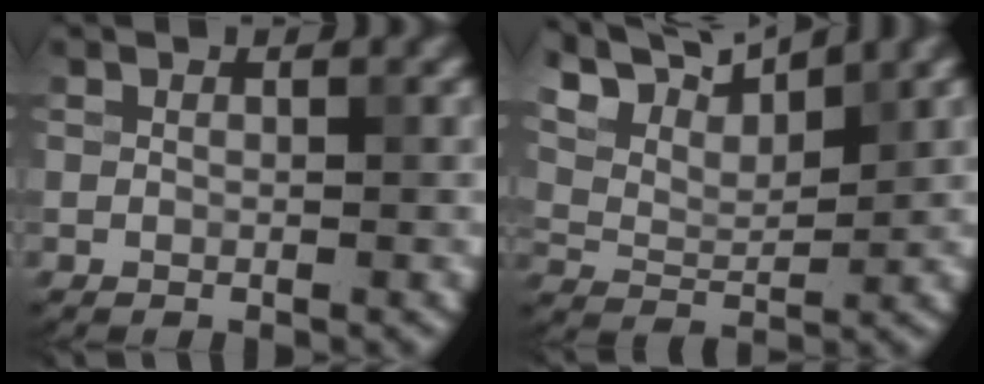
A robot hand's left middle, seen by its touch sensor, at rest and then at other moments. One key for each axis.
{"total": 7.3, "fx": 5.9, "fy": 2.0, "fz": 3.8, "tx": -0.087, "ty": 0.013, "tz": 0.095}